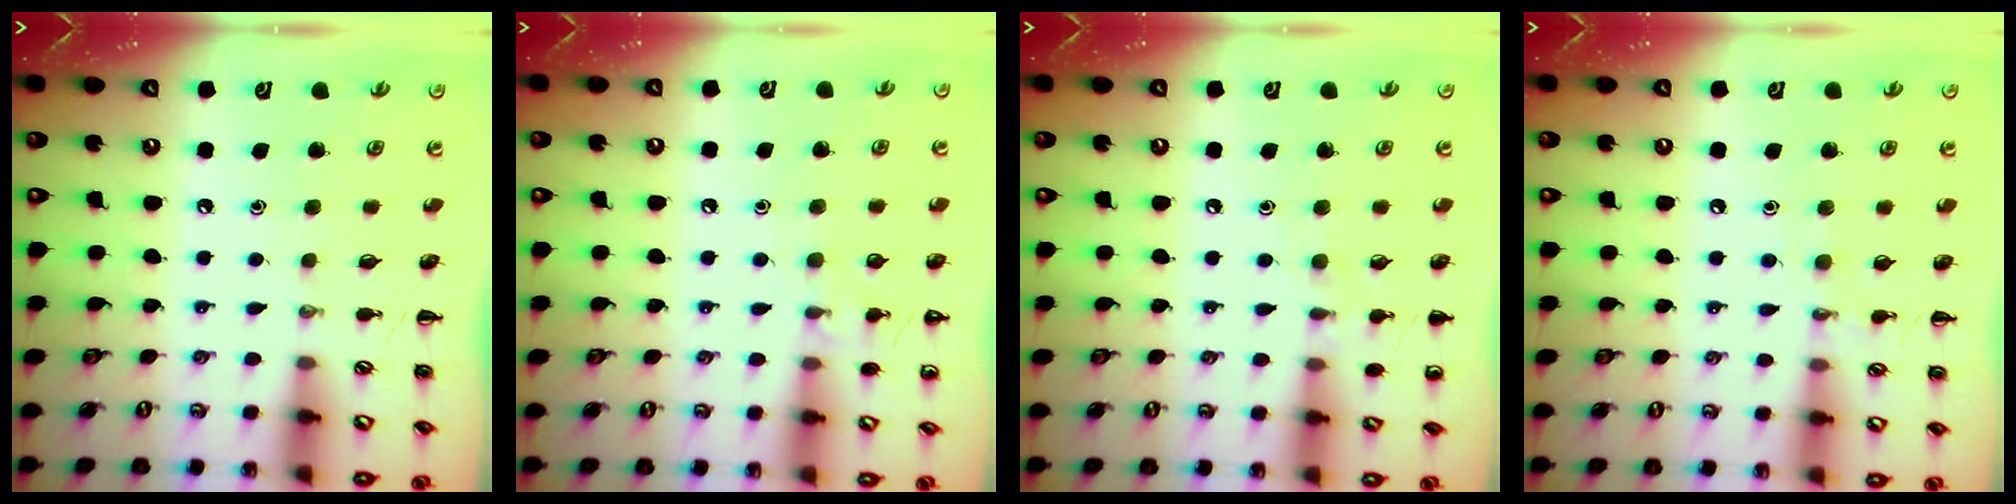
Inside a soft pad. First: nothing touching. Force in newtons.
{"total": 8.1, "press": 7.8, "slide": 2.1}
{"total": 6.7, "press": 6.4, "slide": 2.0}
{"total": 5.7, "press": 5.5, "slide": 1.6}